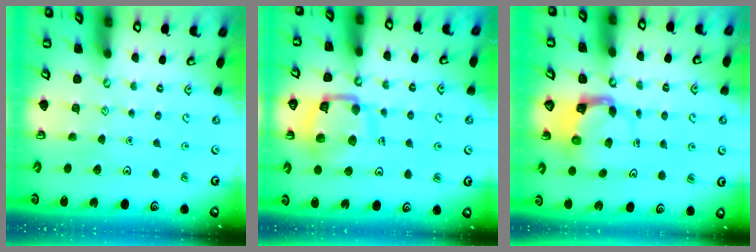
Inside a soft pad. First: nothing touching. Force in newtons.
{"total": 13.1, "press": 13.0, "slide": 1.5}
{"total": 3.5, "press": 3.5, "slide": 0.5}